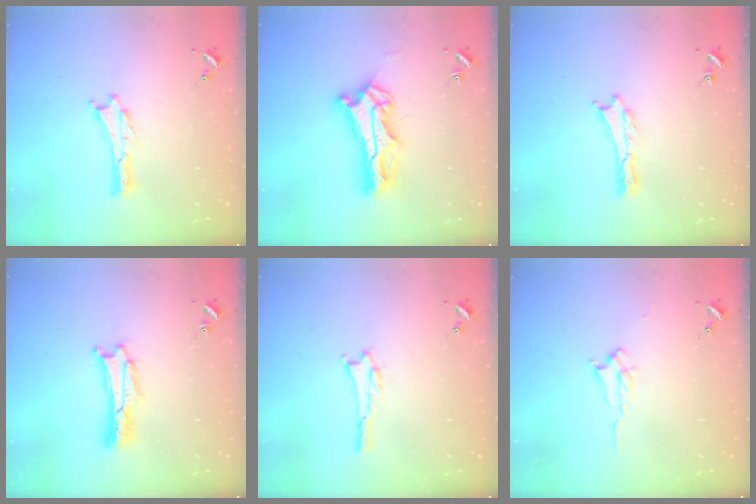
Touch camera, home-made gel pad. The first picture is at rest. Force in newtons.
{"total": 10.8, "press": 10.8, "slide": 0.8}
{"total": 0.0}
{"total": 1.7, "press": 1.7, "slide": 0.3}
{"total": 0.5, "press": 0.5, "slide": 0.1}
{"total": 1.7, "press": 1.7, "slide": 0.3}